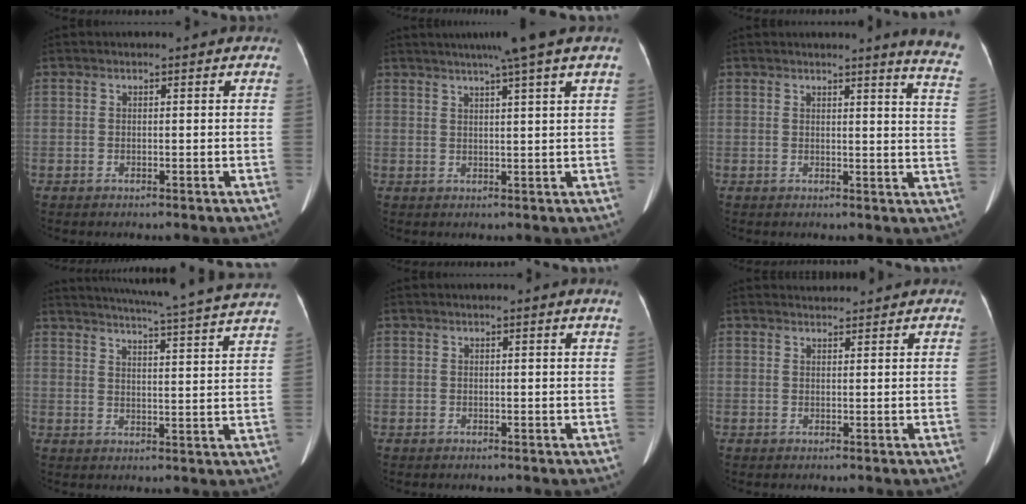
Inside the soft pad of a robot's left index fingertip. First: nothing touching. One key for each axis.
{"total": 7.5, "fx": 5.5, "fy": -1.6, "fz": 4.9, "tx": -0.068, "ty": 0.016, "tz": 0.069}
{"total": 8.7, "fx": 7.9, "fy": -1.1, "fz": 3.5, "tx": -0.027, "ty": -0.074, "tz": 0.056}
{"total": 22.5, "fx": 20.8, "fy": -1.1, "fz": 8.5, "tx": -0.138, "ty": -0.042, "tz": 0.255}
{"total": 1.1, "fx": 0.9, "fy": -0.3, "fz": 0.5, "tx": -0.019, "ty": -0.006, "tz": 0.010}
{"total": 2.8, "fx": 2.7, "fy": 0.3, "fz": 0.0, "tx": -0.010, "ty": 0.019, "tz": 0.040}